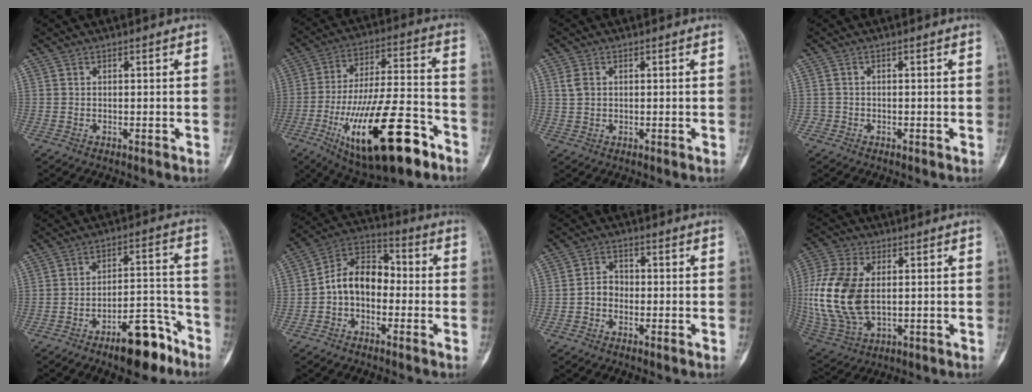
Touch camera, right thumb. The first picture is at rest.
{"total": 25.0, "force": [-11.5, 8.6, 20.4], "torque": [-0.363, 0.046, -0.177]}
{"total": 2.7, "force": [0.7, 2.0, 1.7], "torque": [-0.033, 0.002, 0.018]}
{"total": 1.3, "force": [-0.6, 1.1, -0.3], "torque": [0.012, 0.008, -0.018]}
{"total": 12.3, "force": [-8.1, 4.5, 8.0], "torque": [-0.102, 0.072, -0.127]}
{"total": 10.6, "force": [-1.7, 7.6, 7.3], "torque": [-0.101, 0.042, -0.047]}
{"total": 3.5, "force": [-1.0, 2.8, 1.8], "torque": [-0.019, 0.016, -0.026]}
{"total": 17.9, "force": [0.6, 10.9, 14.1], "torque": [-0.319, -0.004, 0.021]}